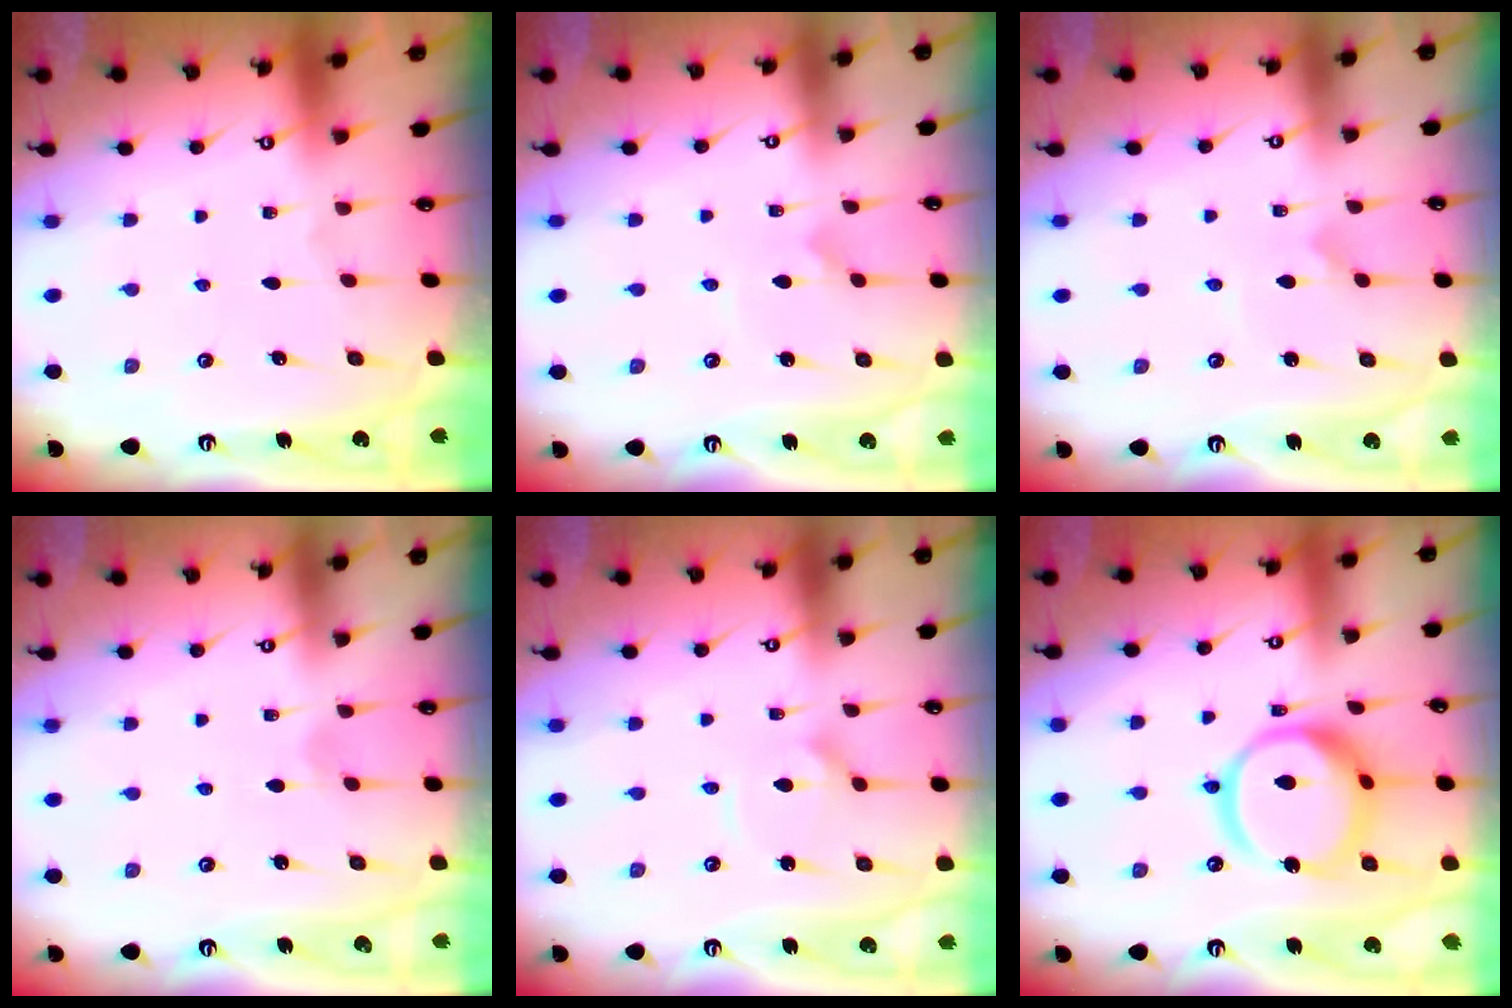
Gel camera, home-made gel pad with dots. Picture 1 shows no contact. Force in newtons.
{"total": 2.9, "press": 2.8, "slide": 0.3}
{"total": 2.9, "press": 2.8, "slide": 0.3}
{"total": 1.2, "press": 1.2, "slide": 0.1}
{"total": 4.0, "press": 4.0, "slide": 0.4}
{"total": 16.5, "press": 16.4, "slide": 1.6}